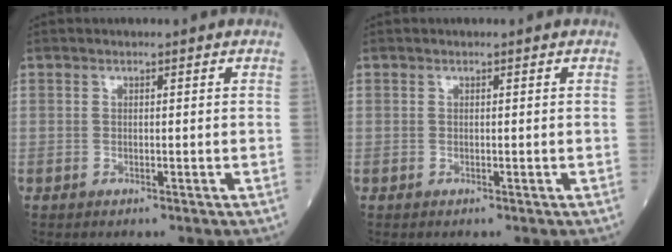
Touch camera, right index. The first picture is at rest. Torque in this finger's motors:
{"motor_torque": [0.03, 0.03, -0.01, -0.01]}